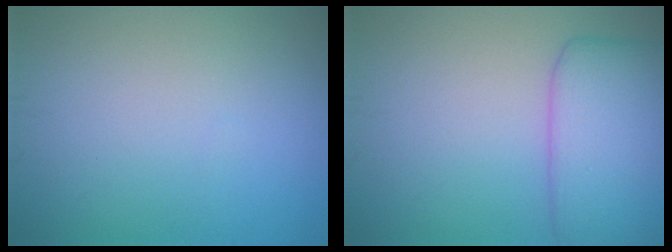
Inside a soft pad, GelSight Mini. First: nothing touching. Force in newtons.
{"total": 6.5, "press": 6.4, "slide": 0.2}